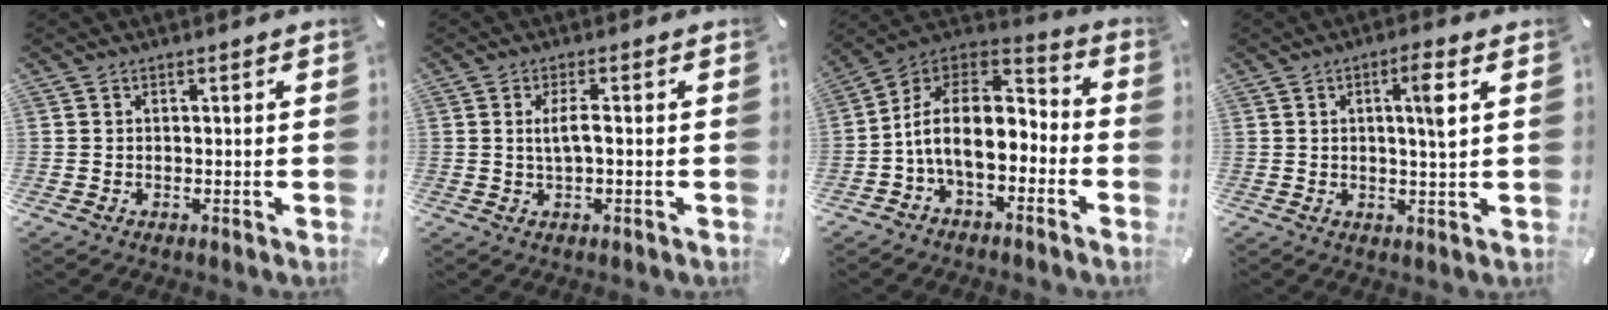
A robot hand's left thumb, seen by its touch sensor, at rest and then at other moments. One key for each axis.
{"total": 4.2, "fx": 0.0, "fy": 1.0, "fz": 4.1, "tx": -0.084, "ty": -0.002, "tz": -0.004}
{"total": 14.8, "fx": -3.2, "fy": 9.1, "fz": 11.2, "tx": -0.227, "ty": 0.009, "tz": -0.058}
{"total": 5.5, "fx": 1.4, "fy": 0.5, "fz": 5.3, "tx": -0.089, "ty": -0.005, "tz": 0.016}